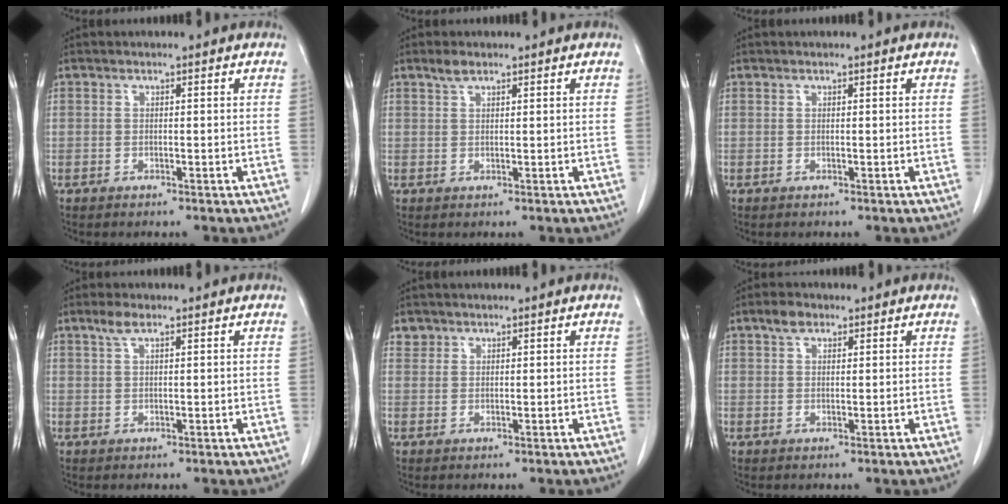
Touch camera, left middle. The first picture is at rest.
{"total": 1.8, "force": [1.4, 0.6, 0.9], "torque": [-0.022, 0.003, 0.028]}
{"total": 0.0}
{"total": 2.2, "force": [1.5, 0.5, 1.5], "torque": [-0.038, 0.007, 0.032]}
{"total": 1.5, "force": [1.1, 1.0, -0.2], "torque": [0.011, 0.005, 0.016]}
{"total": 2.4, "force": [1.6, 1.3, 1.2], "torque": [-0.027, 0.007, 0.029]}